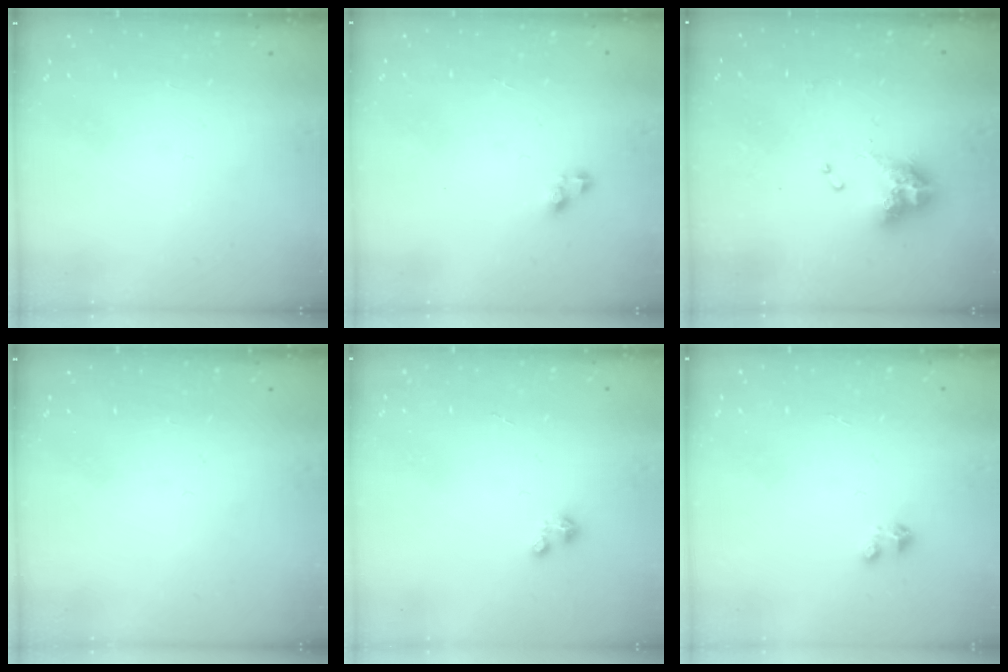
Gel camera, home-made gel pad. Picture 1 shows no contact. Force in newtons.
{"total": 3.8, "press": 3.7, "slide": 0.6}
{"total": 9.9, "press": 9.8, "slide": 0.8}
{"total": 0.0}
{"total": 1.4, "press": 1.4, "slide": 0.2}
{"total": 1.6, "press": 1.6, "slide": 0.1}